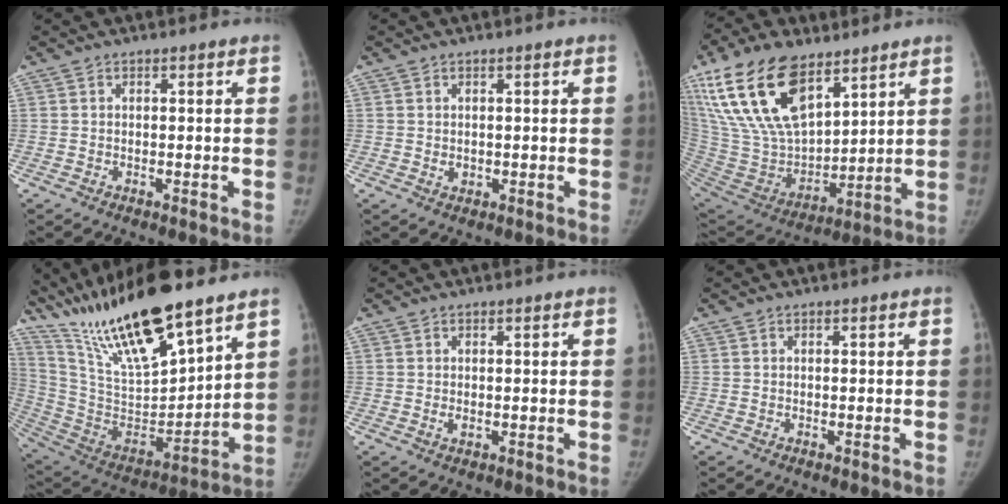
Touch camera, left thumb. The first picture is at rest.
{"total": 1.2, "force": [0.2, 0.9, 0.8], "torque": [-0.006, -0.003, 0.008]}
{"total": 24.8, "force": [14.2, 12.3, 16.3], "torque": [-0.314, -0.042, 0.275]}
{"total": 24.5, "force": [18.7, 5.2, 15.0], "torque": [-0.247, -0.080, 0.351]}
{"total": 1.0, "force": [0.2, 0.5, 0.8], "torque": [-0.010, -0.003, 0.007]}
{"total": 0.0}